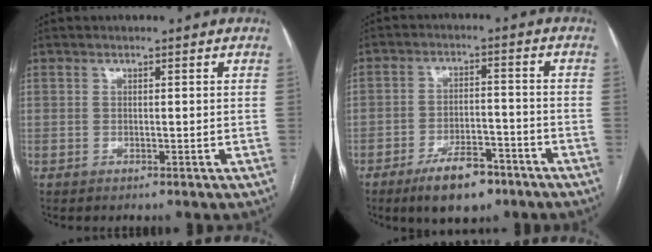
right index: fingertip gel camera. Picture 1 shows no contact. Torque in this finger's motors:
{"motor_torque": [0.27, -0.27, 0.09, 0.00]}